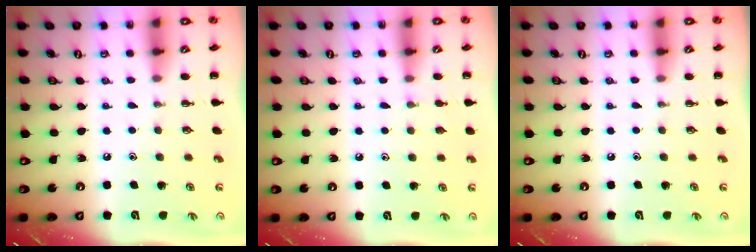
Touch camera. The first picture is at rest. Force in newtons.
{"total": 4.0, "press": 3.8, "slide": 1.2}
{"total": 0.0}